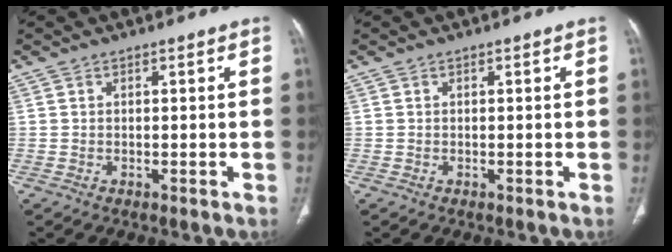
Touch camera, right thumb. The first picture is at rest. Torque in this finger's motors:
{"motor_torque": [-0.25, 0.15, 0.11, -0.25, 0.03]}